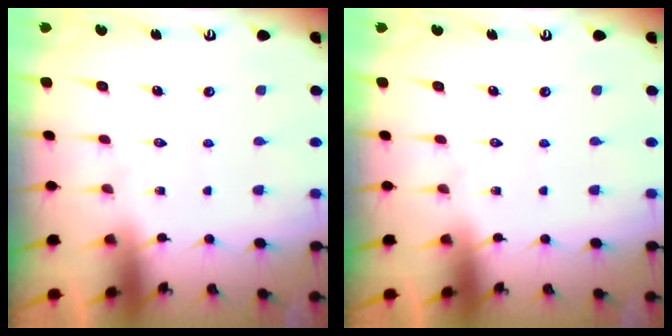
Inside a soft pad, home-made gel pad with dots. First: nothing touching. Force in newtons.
{"total": 0.0}